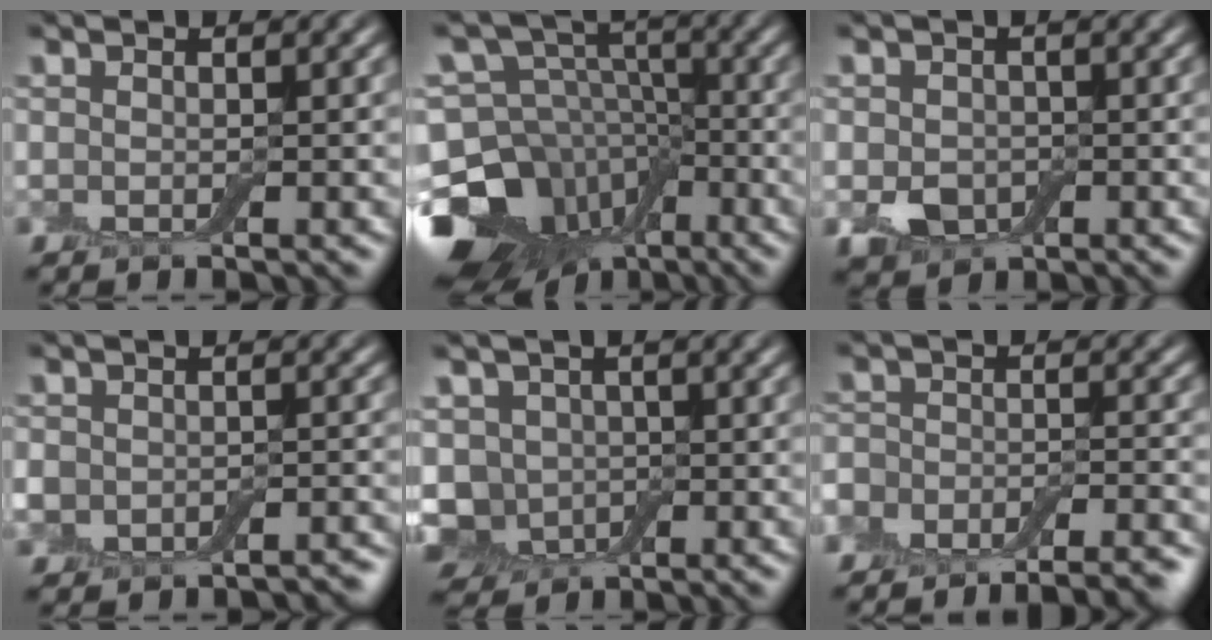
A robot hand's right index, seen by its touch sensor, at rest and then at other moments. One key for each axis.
{"total": 12.8, "fx": -7.9, "fy": 9.1, "fz": 4.2, "tx": -0.093, "ty": 0.000, "tz": -0.129}
{"total": 2.8, "fx": -0.6, "fy": 2.3, "fz": 1.5, "tx": -0.031, "ty": -0.006, "tz": -0.015}
{"total": 4.9, "fx": -3.4, "fy": 3.3, "fz": 1.3, "tx": -0.003, "ty": -0.004, "tz": -0.047}
{"total": 4.3, "fx": -1.1, "fy": 3.7, "fz": 1.9, "tx": -0.031, "ty": -0.006, "tz": -0.033}
{"total": 11.8, "fx": -10.1, "fy": 5.0, "fz": 3.6, "tx": -0.049, "ty": -0.012, "tz": -0.127}